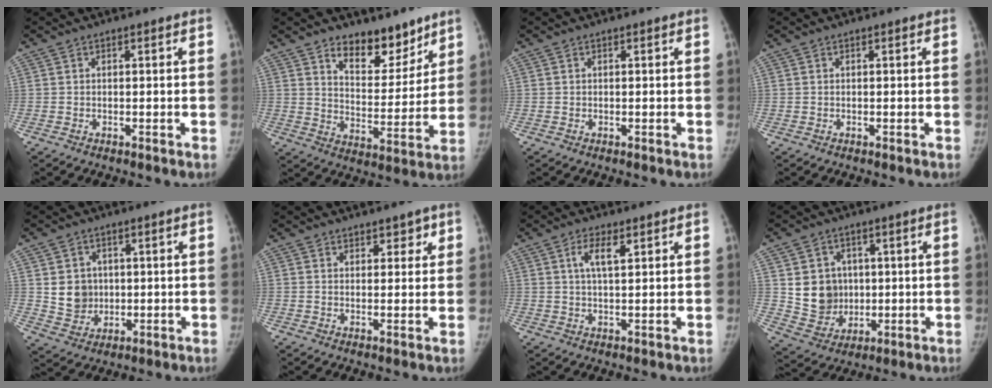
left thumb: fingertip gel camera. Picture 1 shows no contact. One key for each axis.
{"total": 11.7, "fx": 8.6, "fy": 5.9, "fz": 5.3, "tx": -0.041, "ty": -0.065, "tz": 0.145}
{"total": 0.0}
{"total": 0.0}
{"total": 6.8, "fx": 1.0, "fy": 6.2, "fz": 2.8, "tx": -0.016, "ty": -0.006, "tz": 0.027}
{"total": 3.0, "fx": 2.0, "fy": 1.9, "fz": 1.1, "tx": 0.017, "ty": -0.011, "tz": 0.027}
{"total": 4.3, "fx": 1.9, "fy": 1.5, "fz": 3.6, "tx": -0.064, "ty": -0.002, "tz": 0.036}
{"total": 9.8, "fx": 1.4, "fy": 8.8, "fz": 4.1, "tx": -0.029, "ty": -0.006, "tz": 0.042}